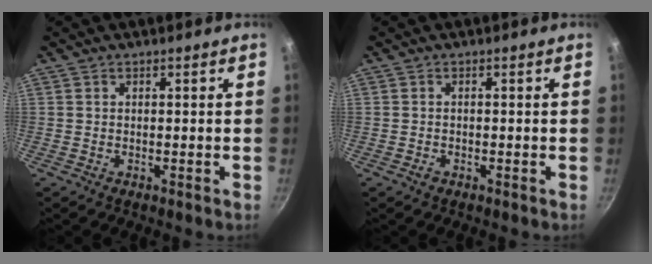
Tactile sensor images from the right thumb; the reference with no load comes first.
{"total": 0.9, "force": [-0.6, 0.5, 0.4], "torque": [-0.011, 0.003, -0.011]}